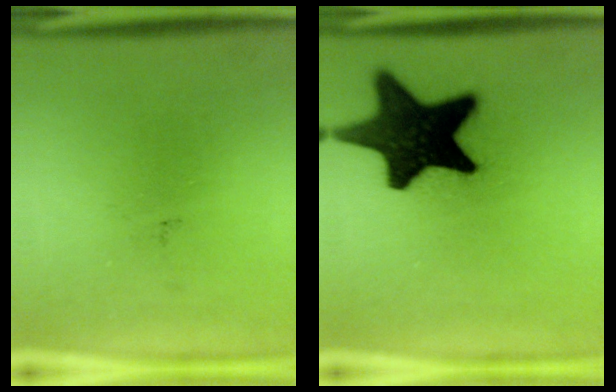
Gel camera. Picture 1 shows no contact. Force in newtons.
{"total": 18.9}